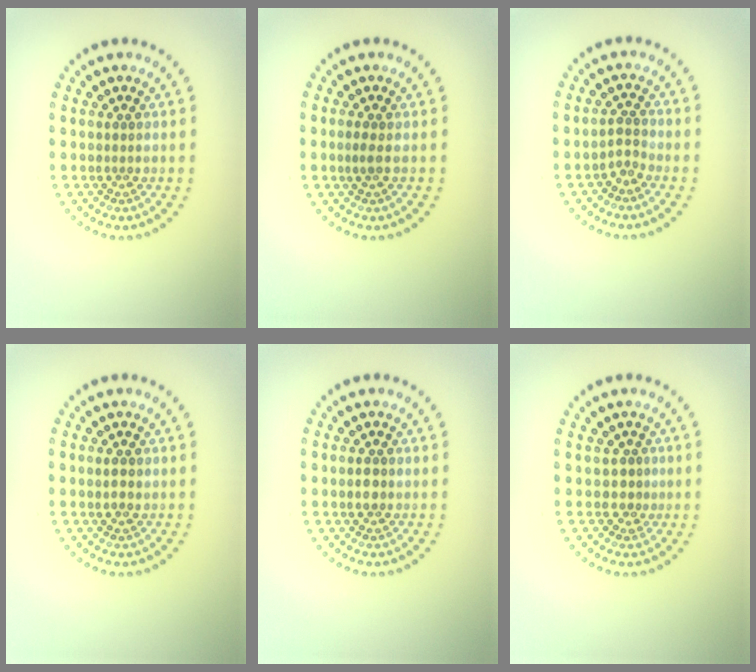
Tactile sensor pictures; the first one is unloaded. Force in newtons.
{"total": 0.9, "press": 0.7, "slide": 0.5}
{"total": 1.5, "press": 1.0, "slide": 1.2}
{"total": 1.1, "press": 1.1, "slide": 0.3}
{"total": 1.5, "press": 1.5, "slide": 0.3}
{"total": 1.2, "press": 0.7, "slide": 1.0}